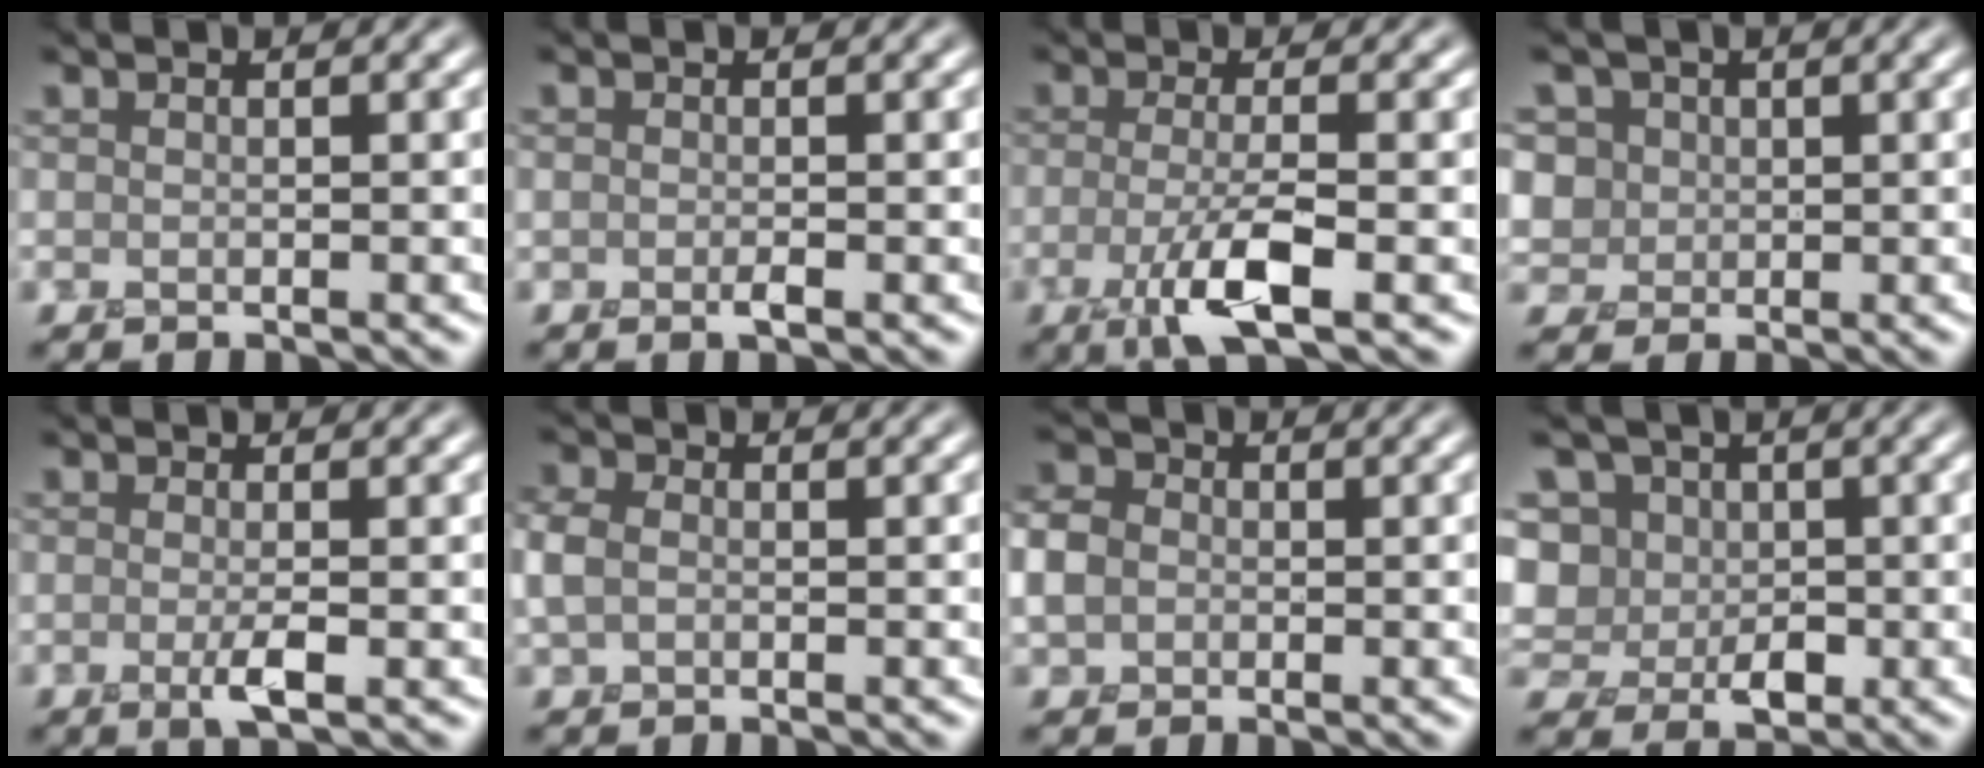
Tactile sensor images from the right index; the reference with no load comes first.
{"total": 0.0}
{"total": 4.2, "force": [-1.6, 1.0, 3.8], "torque": [-0.080, -0.004, -0.032]}
{"total": 5.2, "force": [2.6, 4.2, 1.5], "torque": [-0.047, 0.021, 0.032]}
{"total": 1.4, "force": [-0.4, 0.1, 1.4], "torque": [-0.031, -0.003, -0.008]}
{"total": 1.5, "force": [0.0, 1.3, 0.6], "torque": [-0.019, 0.007, -0.007]}
{"total": 2.3, "force": [-0.1, 2.2, 0.7], "torque": [-0.021, 0.008, -0.008]}
{"total": 9.0, "force": [3.0, 7.5, 4.0], "torque": [-0.079, 0.032, 0.028]}